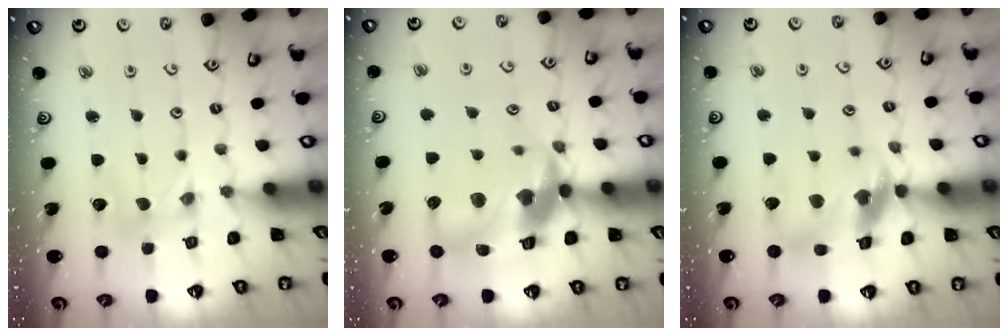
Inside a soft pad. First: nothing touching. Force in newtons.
{"total": 19.5, "press": 19.3, "slide": 2.8}
{"total": 14.1, "press": 14.1, "slide": 1.6}